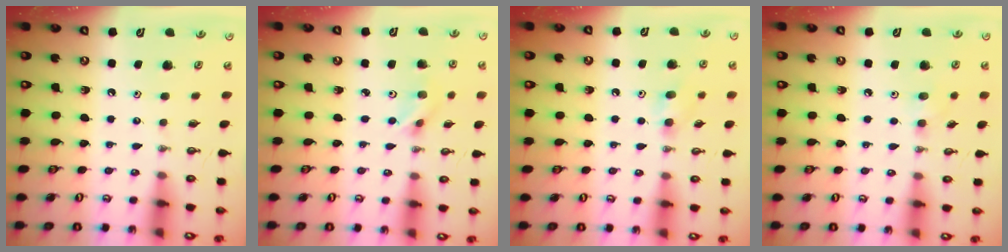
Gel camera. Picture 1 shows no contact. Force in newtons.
{"total": 3.3, "press": 3.2, "slide": 1.1}
{"total": 6.2, "press": 6.1, "slide": 0.8}
{"total": 5.6, "press": 5.4, "slide": 1.5}